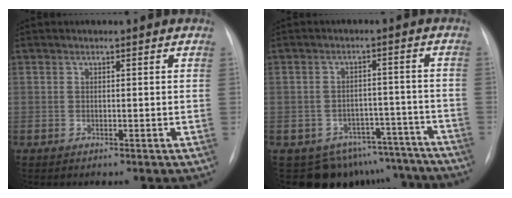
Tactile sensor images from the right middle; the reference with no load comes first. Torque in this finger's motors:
{"motor_torque": [0.12, -0.28, -0.01, -0.01]}